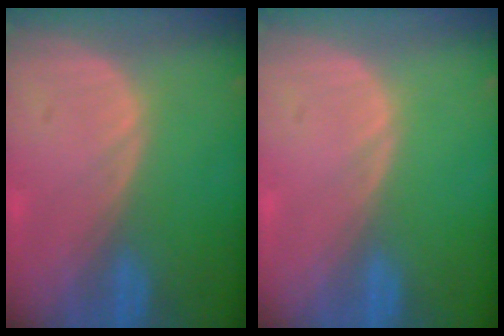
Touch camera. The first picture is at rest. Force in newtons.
{"total": 0.0}